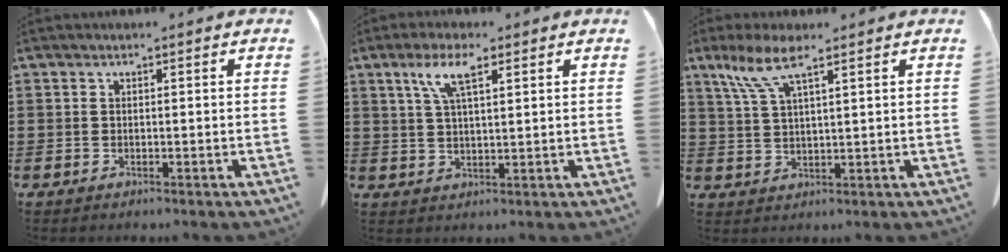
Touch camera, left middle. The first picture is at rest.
{"total": 6.2, "force": [3.2, 1.6, 5.1], "torque": [-0.110, 0.012, 0.053]}
{"total": 6.7, "force": [4.2, 1.1, 5.1], "torque": [-0.117, -0.006, 0.073]}